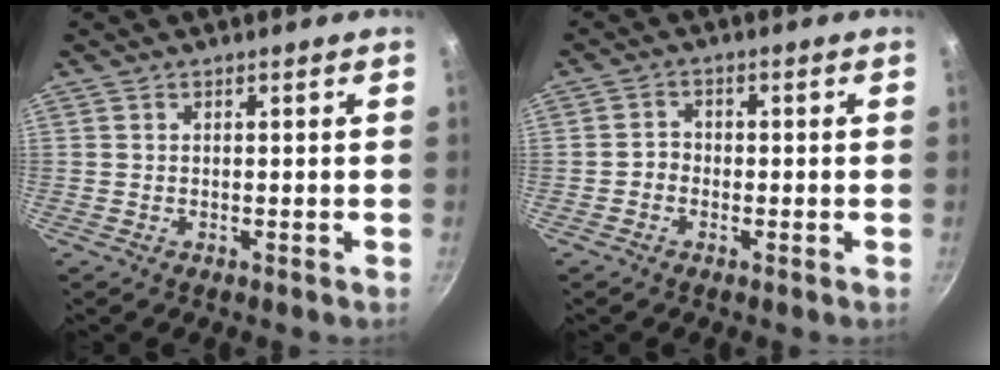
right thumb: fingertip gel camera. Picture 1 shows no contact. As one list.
[{"total": 2.3, "force": [-0.9, 1.9, 0.8], "torque": [-0.002, 0.014, -0.022]}]